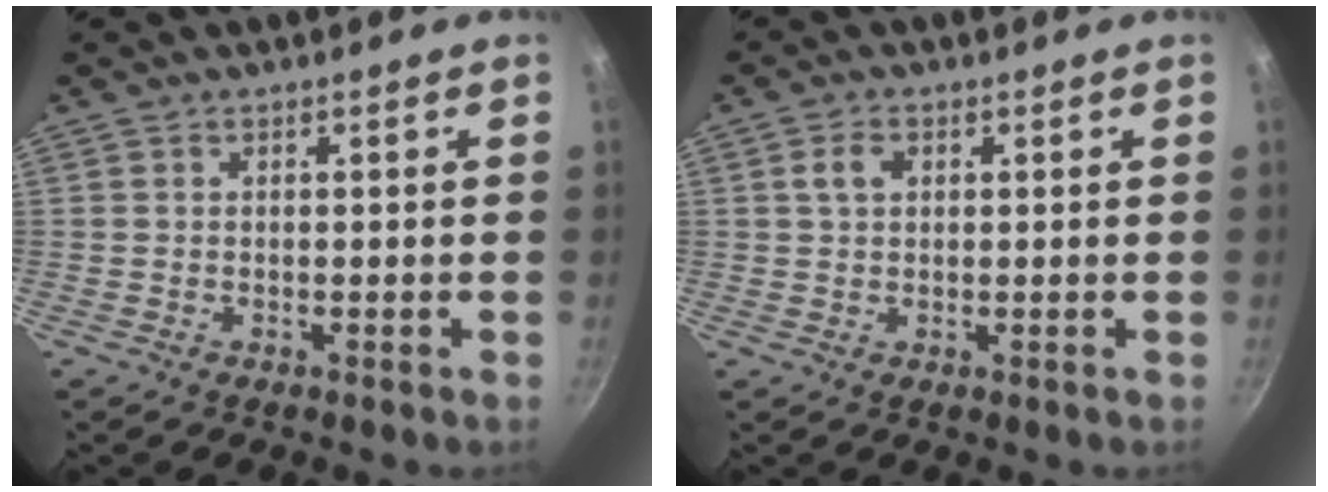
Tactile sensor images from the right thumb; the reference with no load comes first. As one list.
[{"total": 3.1, "force": [0.9, 2.1, 2.1], "torque": [-0.038, 0.003, 0.018]}]